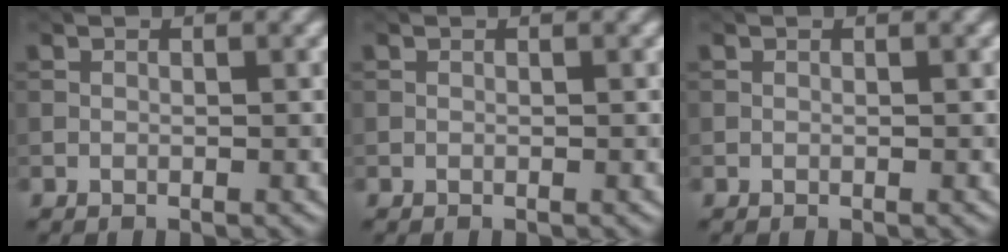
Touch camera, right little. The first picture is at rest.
{"total": 0.0}
{"total": 0.0}